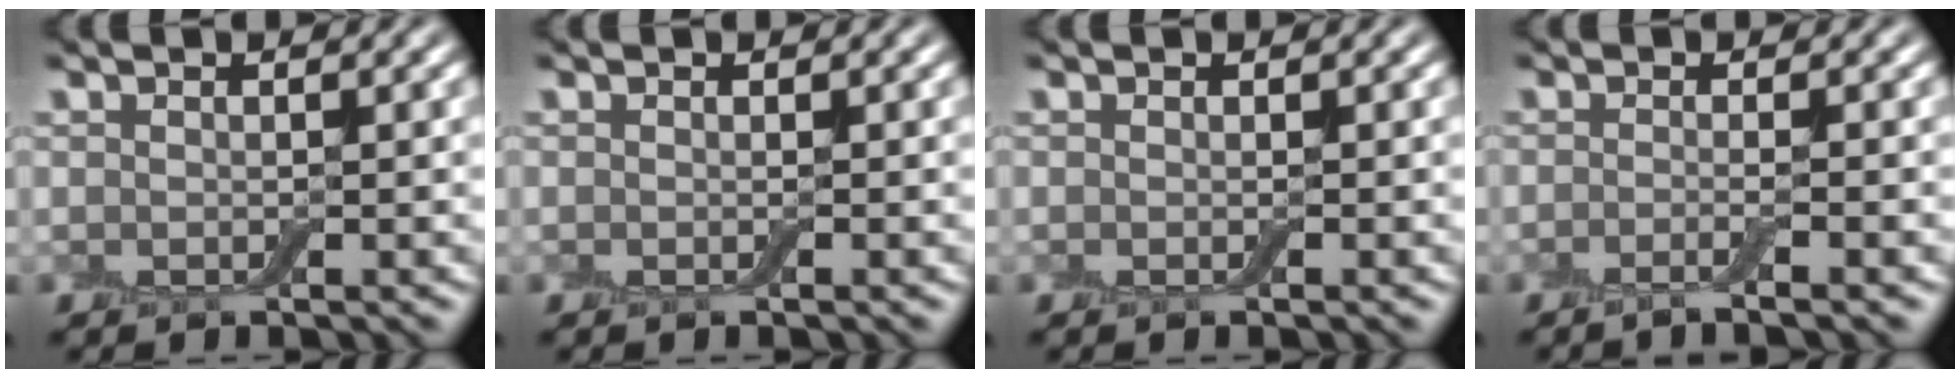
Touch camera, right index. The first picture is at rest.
{"total": 0.0}
{"total": 0.0}
{"total": 2.0, "force": [-0.9, 0.4, 1.7], "torque": [-0.014, -0.004, -0.027]}